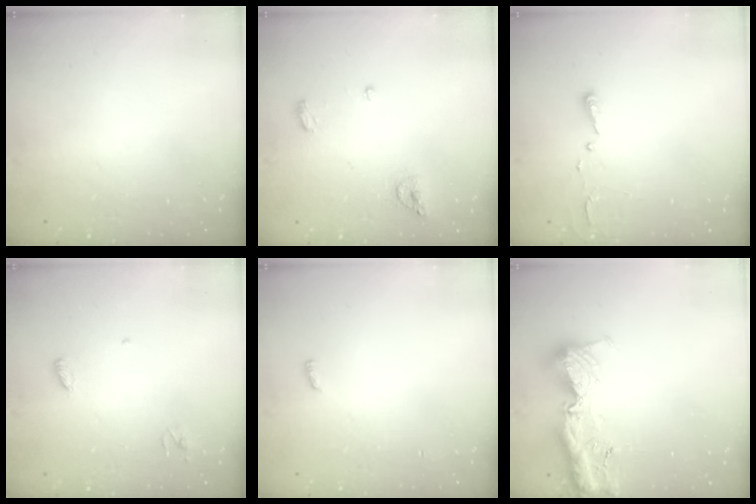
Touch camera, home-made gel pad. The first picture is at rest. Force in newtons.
{"total": 10.0, "press": 7.3, "slide": 6.9}
{"total": 2.7, "press": 2.7, "slide": 0.4}
{"total": 3.6, "press": 3.6, "slide": 0.3}
{"total": 6.9, "press": 2.6, "slide": 6.4}
{"total": 15.7, "press": 15.6, "slide": 1.6}